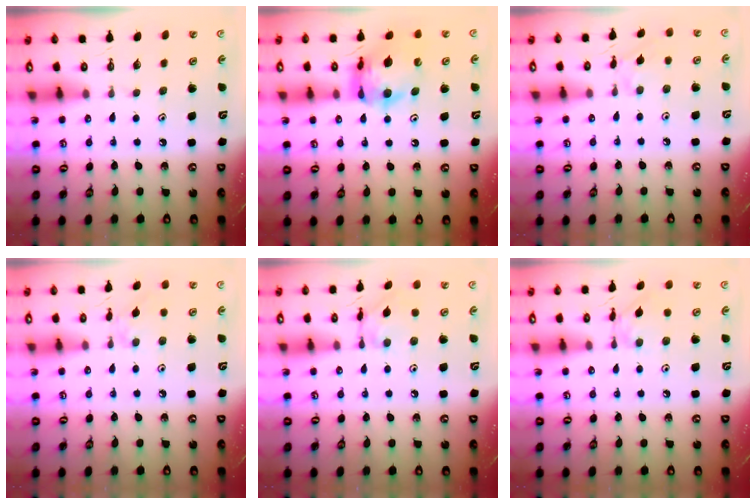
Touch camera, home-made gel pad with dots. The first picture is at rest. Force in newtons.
{"total": 13.6, "press": 13.5, "slide": 1.5}
{"total": 4.5, "press": 4.4, "slide": 0.6}
{"total": 2.8, "press": 2.7, "slide": 0.6}
{"total": 5.6, "press": 5.6, "slide": 0.3}
{"total": 3.2, "press": 3.2, "slide": 0.2}